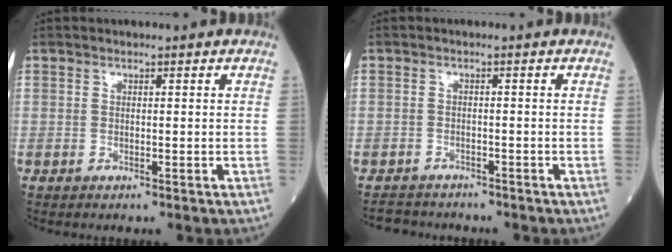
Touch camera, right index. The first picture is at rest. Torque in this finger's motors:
{"motor_torque": [-1.68, -0.46, -1.05, -0.16]}